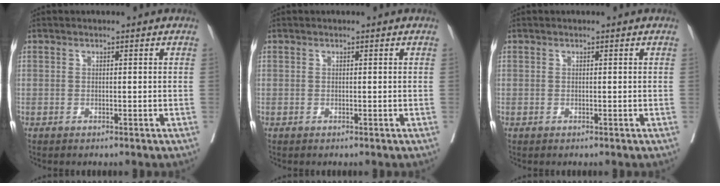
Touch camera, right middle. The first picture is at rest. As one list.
[{"total": 0.0}, {"total": 0.0}]